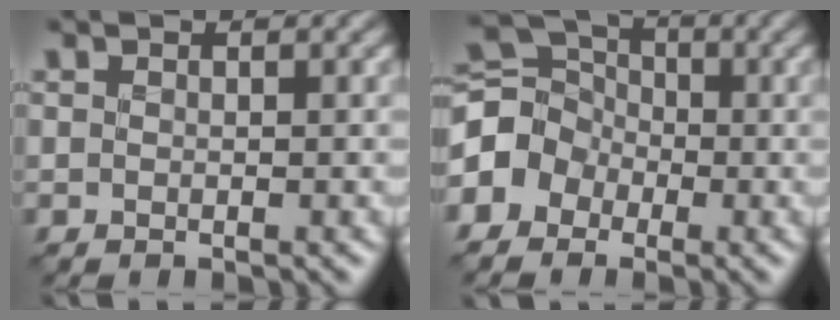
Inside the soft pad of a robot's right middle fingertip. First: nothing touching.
{"total": 4.4, "force": [-1.9, 3.7, 1.5], "torque": [-0.024, 0.006, -0.059]}